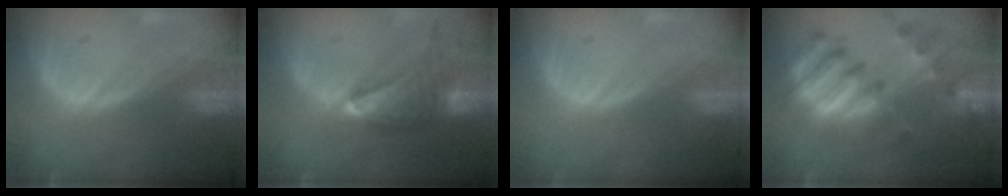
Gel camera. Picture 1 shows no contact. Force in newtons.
{"total": 9.8, "press": 8.7, "slide": 4.4}
{"total": 0.0}
{"total": 11.6, "press": 10.0, "slide": 5.8}